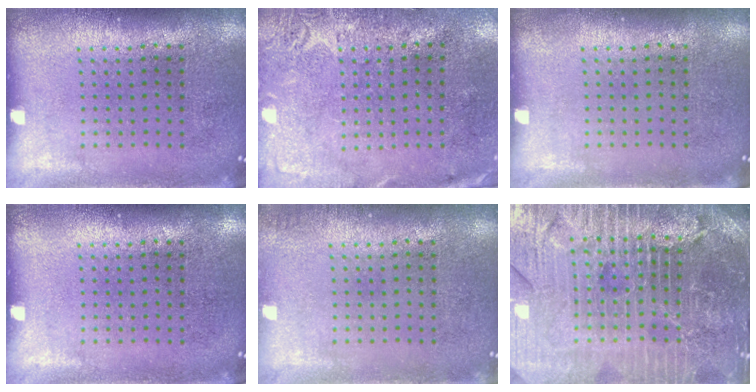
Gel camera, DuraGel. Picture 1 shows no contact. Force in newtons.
{"total": 2.8, "press": 2.2, "slide": 1.7}
{"total": 0.0}
{"total": 0.0}
{"total": 0.8, "press": 0.8, "slide": 0.0}
{"total": 5.7, "press": 5.1, "slide": 2.4}